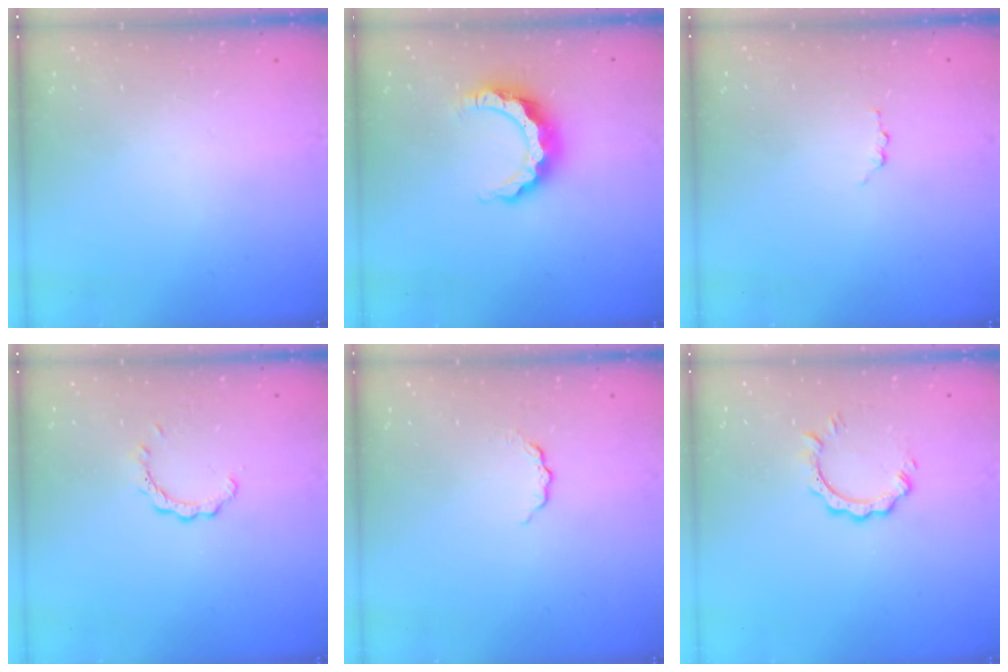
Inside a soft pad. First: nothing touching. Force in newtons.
{"total": 8.6, "press": 8.6, "slide": 0.6}
{"total": 2.8, "press": 2.8, "slide": 0.3}
{"total": 2.1, "press": 2.1, "slide": 0.1}
{"total": 3.5, "press": 3.5, "slide": 0.4}
{"total": 4.8, "press": 4.8, "slide": 0.5}